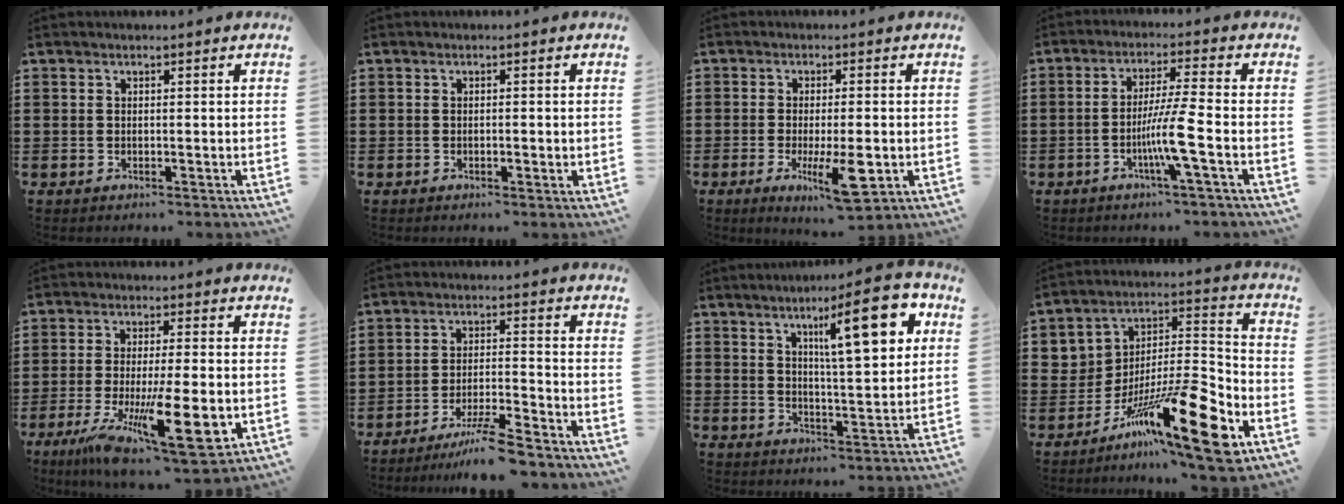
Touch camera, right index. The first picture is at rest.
{"total": 0.8, "force": [-0.2, 0.2, 0.7], "torque": [-0.015, -0.002, -0.003]}
{"total": 8.1, "force": [-2.2, 2.0, 7.6], "torque": [-0.146, -0.020, -0.034]}
{"total": 7.2, "force": [-2.7, -0.6, 6.6], "torque": [-0.125, -0.014, -0.053]}
{"total": 15.6, "force": [-4.7, 3.9, 14.4], "torque": [-0.260, -0.014, -0.068]}
{"total": 6.9, "force": [-6.0, -0.2, 3.5], "torque": [-0.071, -0.011, -0.115]}
{"total": 13.7, "force": [6.0, 2.9, 11.9], "torque": [-0.187, -0.017, 0.089]}
{"total": 18.8, "force": [-9.8, 5.4, 15.2], "torque": [-0.253, 0.036, -0.152]}